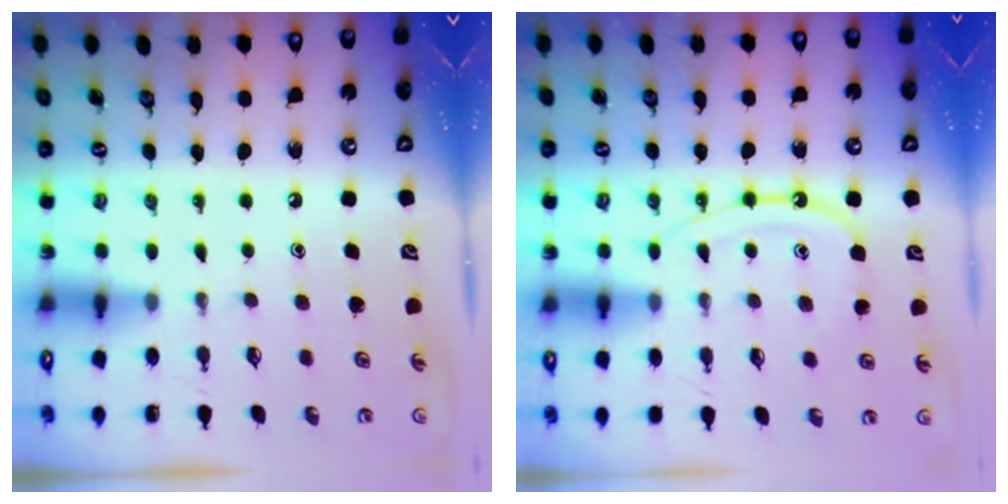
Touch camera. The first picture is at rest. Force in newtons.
{"total": 10.7, "press": 10.7, "slide": 1.0}